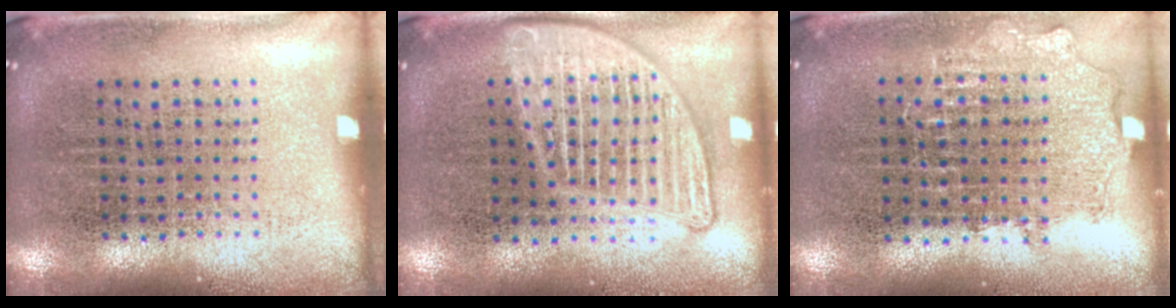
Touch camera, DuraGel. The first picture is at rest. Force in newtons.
{"total": 2.9, "press": 2.9, "slide": 0.3}
{"total": 0.9, "press": 0.8, "slide": 0.3}